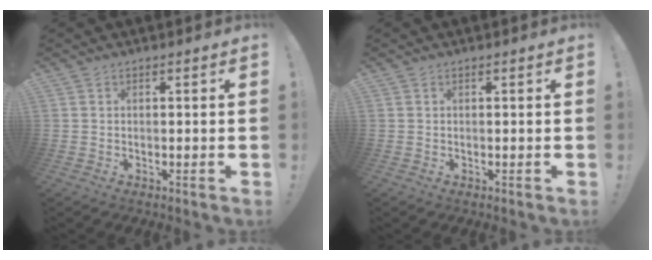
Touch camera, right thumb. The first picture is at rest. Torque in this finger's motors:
{"motor_torque": [-0.21, 0.01, -0.27, 0.09, 0.06]}